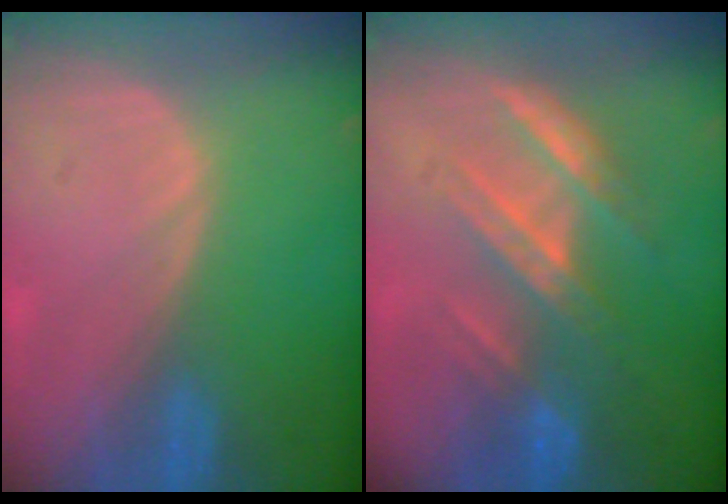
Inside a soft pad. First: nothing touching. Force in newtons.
{"total": 7.3, "press": 6.7, "slide": 2.9}